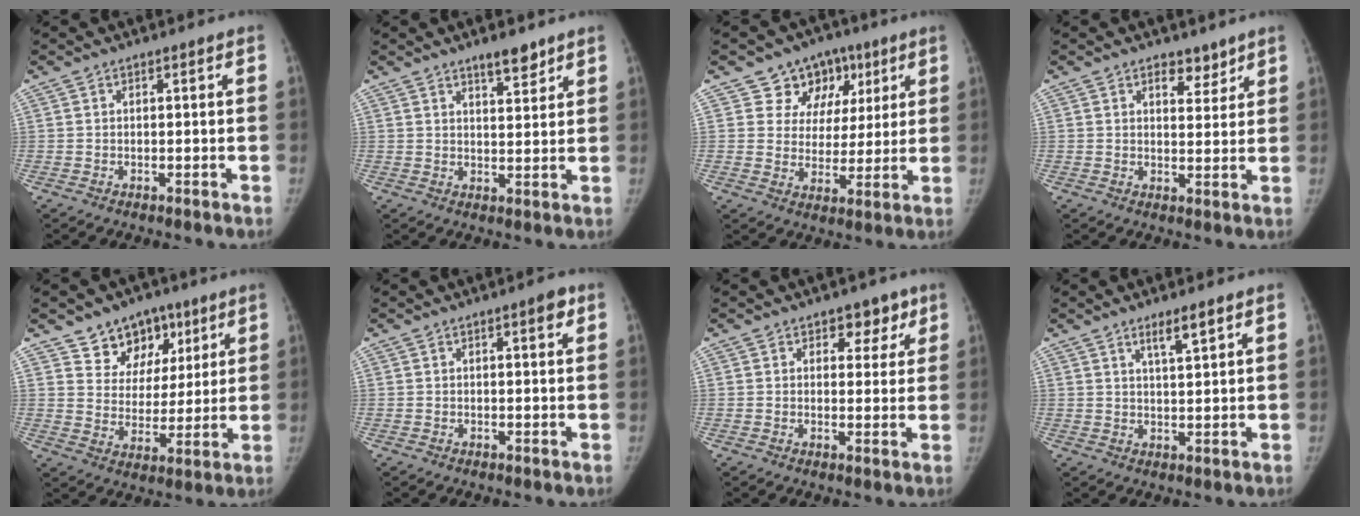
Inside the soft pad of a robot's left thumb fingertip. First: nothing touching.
{"total": 4.6, "force": [3.6, 1.3, 2.7], "torque": [-0.025, -0.027, 0.056]}
{"total": 11.0, "force": [5.6, 8.9, 3.1], "torque": [0.005, -0.012, 0.087]}
{"total": 4.0, "force": [2.9, 2.2, 1.5], "torque": [0.001, -0.020, 0.047]}
{"total": 11.3, "force": [7.1, 8.1, 3.4], "torque": [-0.004, -0.035, 0.120]}
{"total": 2.1, "force": [1.0, 0.6, 1.7], "torque": [-0.020, -0.001, 0.011]}
{"total": 4.8, "force": [2.7, 3.3, 2.1], "torque": [0.011, -0.010, 0.033]}
{"total": 4.0, "force": [2.6, 0.6, 3.0], "torque": [-0.051, -0.019, 0.049]}